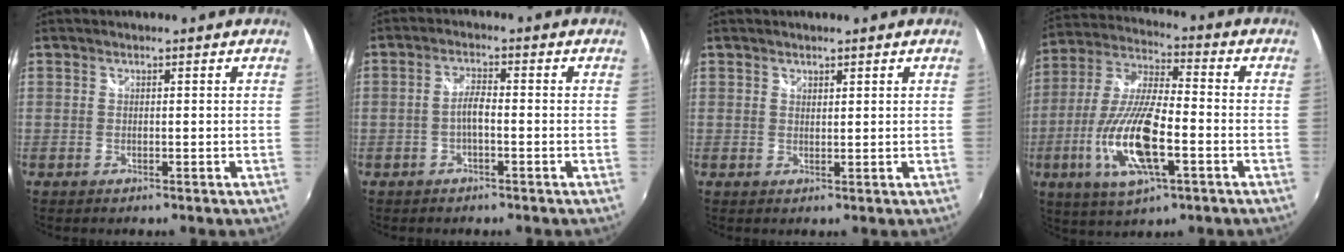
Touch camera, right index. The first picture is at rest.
{"total": 2.7, "force": [-1.1, 0.6, 2.4], "torque": [-0.052, 0.008, -0.023]}
{"total": 0.9, "force": [0.8, 0.5, 0.2], "torque": [-0.001, 0.000, 0.013]}
{"total": 17.2, "force": [-5.7, 5.4, 15.3], "torque": [-0.321, -0.018, -0.107]}